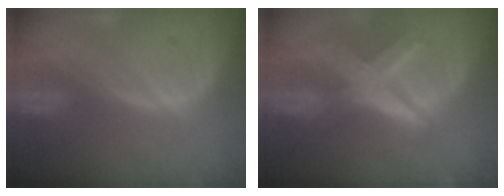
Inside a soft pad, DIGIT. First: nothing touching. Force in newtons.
{"total": 8.4, "press": 7.2, "slide": 4.3}